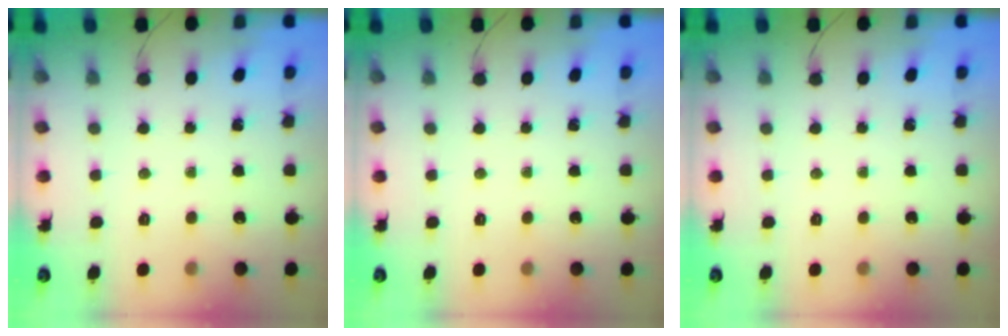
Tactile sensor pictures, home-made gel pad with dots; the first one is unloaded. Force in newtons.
{"total": 0.0}
{"total": 0.0}